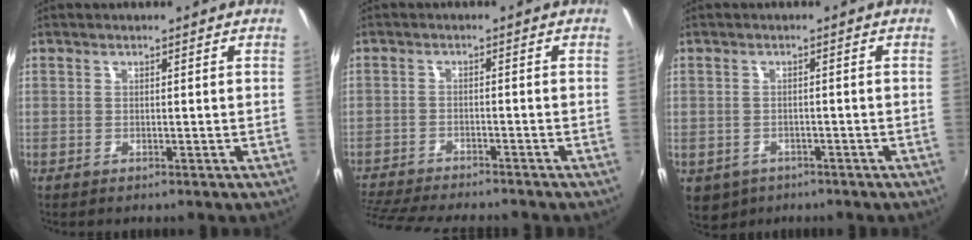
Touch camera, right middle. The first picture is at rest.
{"total": 12.5, "force": [-11.2, 2.0, 5.0], "torque": [-0.127, -0.026, -0.187]}
{"total": 5.3, "force": [-2.5, 4.2, 2.1], "torque": [-0.051, -0.013, -0.031]}